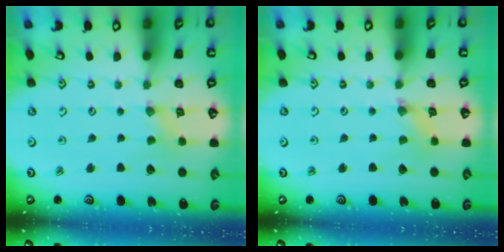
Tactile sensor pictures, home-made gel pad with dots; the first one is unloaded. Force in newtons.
{"total": 1.2, "press": 1.2, "slide": 0.3}